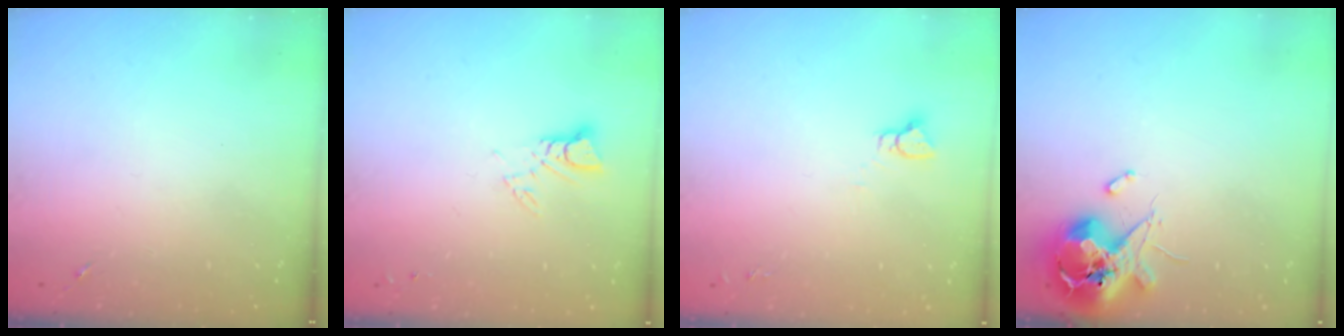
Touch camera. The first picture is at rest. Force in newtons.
{"total": 3.7, "press": 3.7, "slide": 0.4}
{"total": 3.3, "press": 3.3, "slide": 0.2}
{"total": 12.4, "press": 12.3, "slide": 1.9}